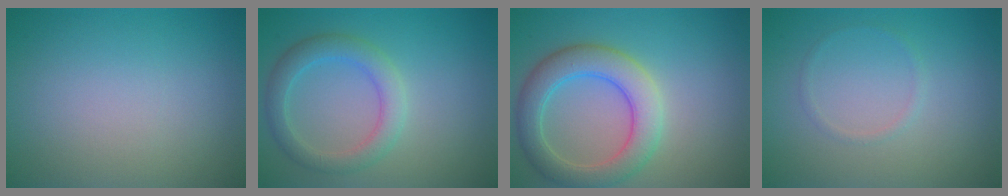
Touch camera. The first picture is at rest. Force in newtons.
{"total": 3.3, "press": 3.3, "slide": 0.3}
{"total": 5.6, "press": 5.6, "slide": 0.7}
{"total": 0.7, "press": 0.7, "slide": 0.1}